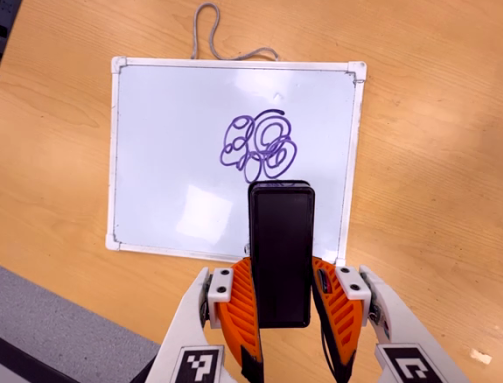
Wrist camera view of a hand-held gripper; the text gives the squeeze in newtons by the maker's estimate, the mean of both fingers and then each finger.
{"total": 4.6, "left": 3.4, "right": 5.9}